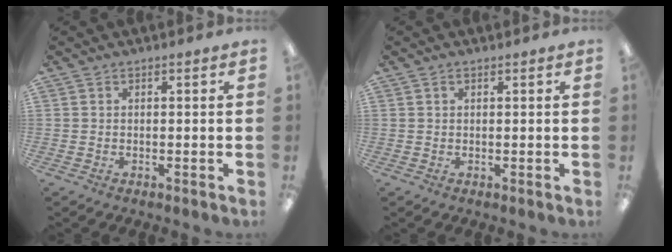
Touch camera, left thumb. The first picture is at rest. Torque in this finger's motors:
{"motor_torque": [0.06, -0.02, -0.42, 0.24, -0.01]}